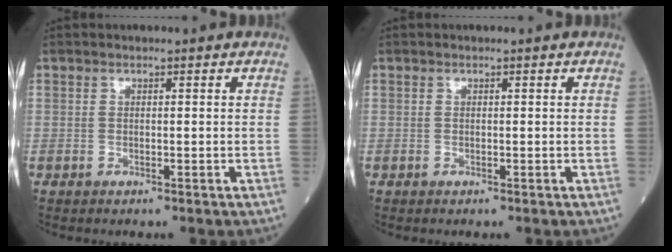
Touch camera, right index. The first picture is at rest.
{"total": 0.0}